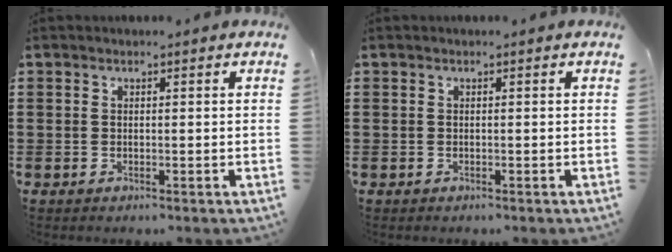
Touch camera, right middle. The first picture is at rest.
{"total": 0.0}